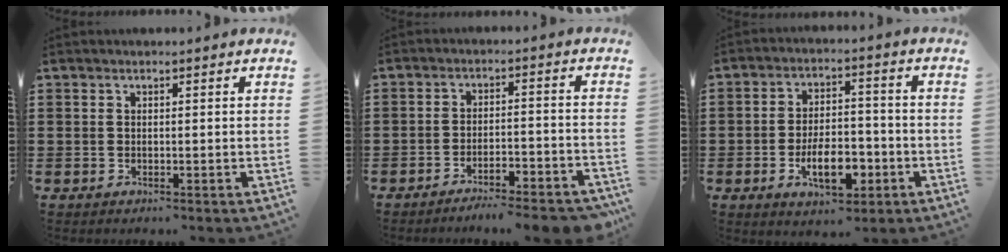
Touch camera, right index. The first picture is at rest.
{"total": 4.4, "force": [-4.1, 0.0, 1.5], "torque": [-0.025, -0.004, -0.081]}
{"total": 8.5, "force": [-3.3, 4.1, 6.7], "torque": [-0.112, -0.003, -0.061]}